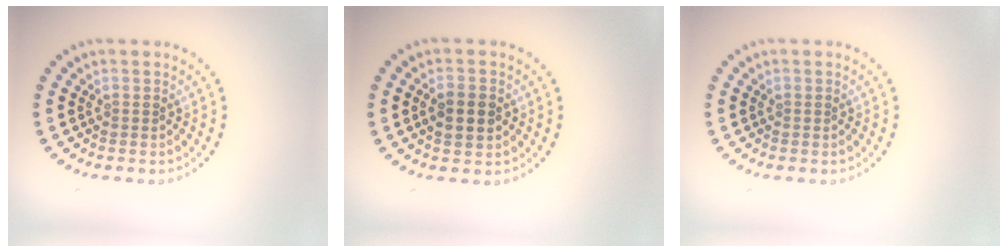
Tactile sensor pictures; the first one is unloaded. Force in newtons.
{"total": 2.7, "press": 2.7, "slide": 0.2}
{"total": 0.0}